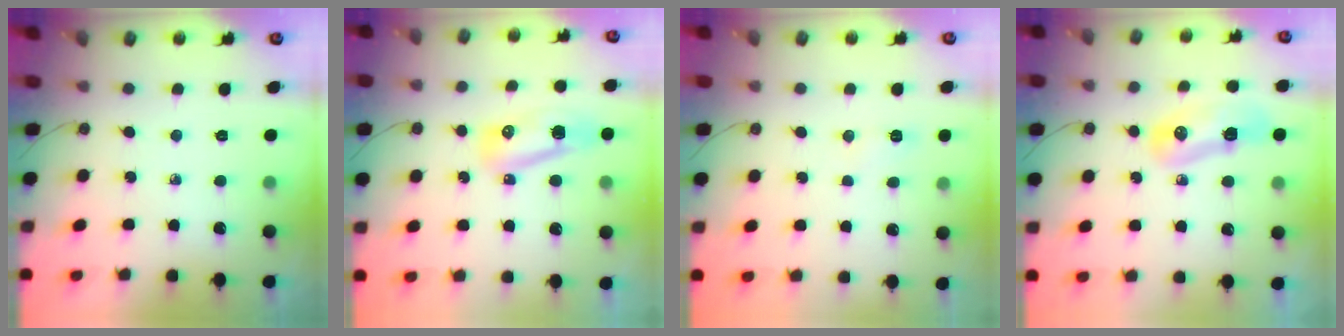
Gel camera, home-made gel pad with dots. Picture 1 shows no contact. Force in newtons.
{"total": 8.4, "press": 8.3, "slide": 1.5}
{"total": 5.2, "press": 5.2, "slide": 0.5}
{"total": 9.9, "press": 9.8, "slide": 0.9}